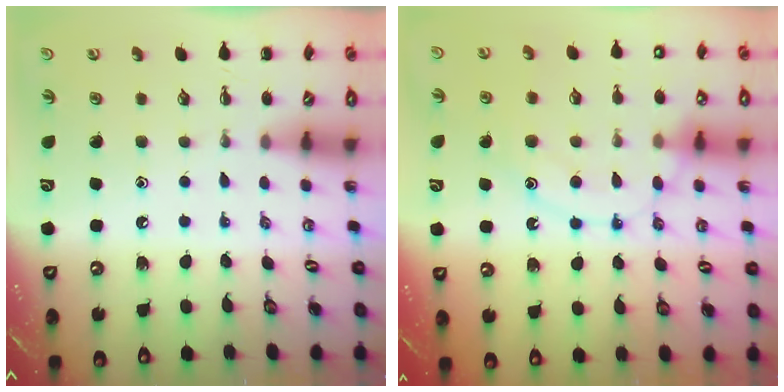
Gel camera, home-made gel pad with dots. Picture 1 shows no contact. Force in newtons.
{"total": 13.9, "press": 13.9, "slide": 0.8}